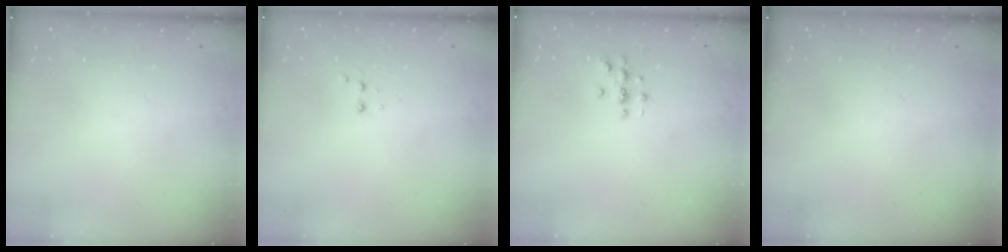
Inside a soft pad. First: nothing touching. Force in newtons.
{"total": 2.5, "press": 2.4, "slide": 0.8}
{"total": 2.7, "press": 2.7, "slide": 0.3}
{"total": 0.0}